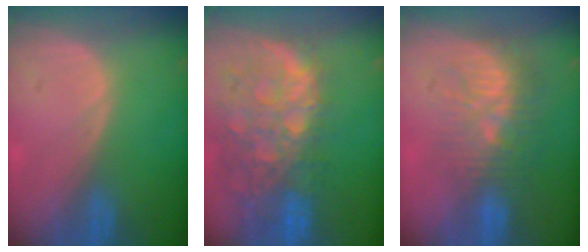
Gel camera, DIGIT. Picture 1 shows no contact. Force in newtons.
{"total": 13.0, "press": 10.7, "slide": 7.4}
{"total": 9.8, "press": 8.8, "slide": 4.3}